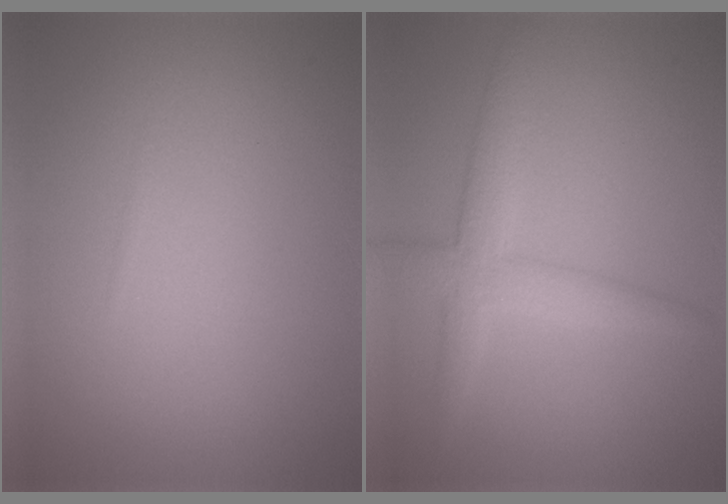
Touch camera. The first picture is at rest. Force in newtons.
{"total": 3.6, "press": 3.6, "slide": 0.1}